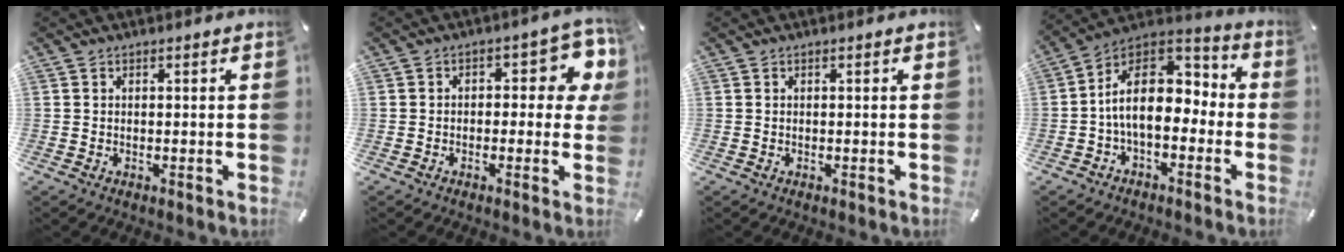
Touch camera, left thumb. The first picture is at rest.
{"total": 8.7, "force": [1.5, 4.6, 7.2], "torque": [-0.094, -0.008, 0.023]}
{"total": 0.0}
{"total": 15.2, "force": [-0.9, 10.1, 11.3], "torque": [-0.203, 0.007, -0.018]}